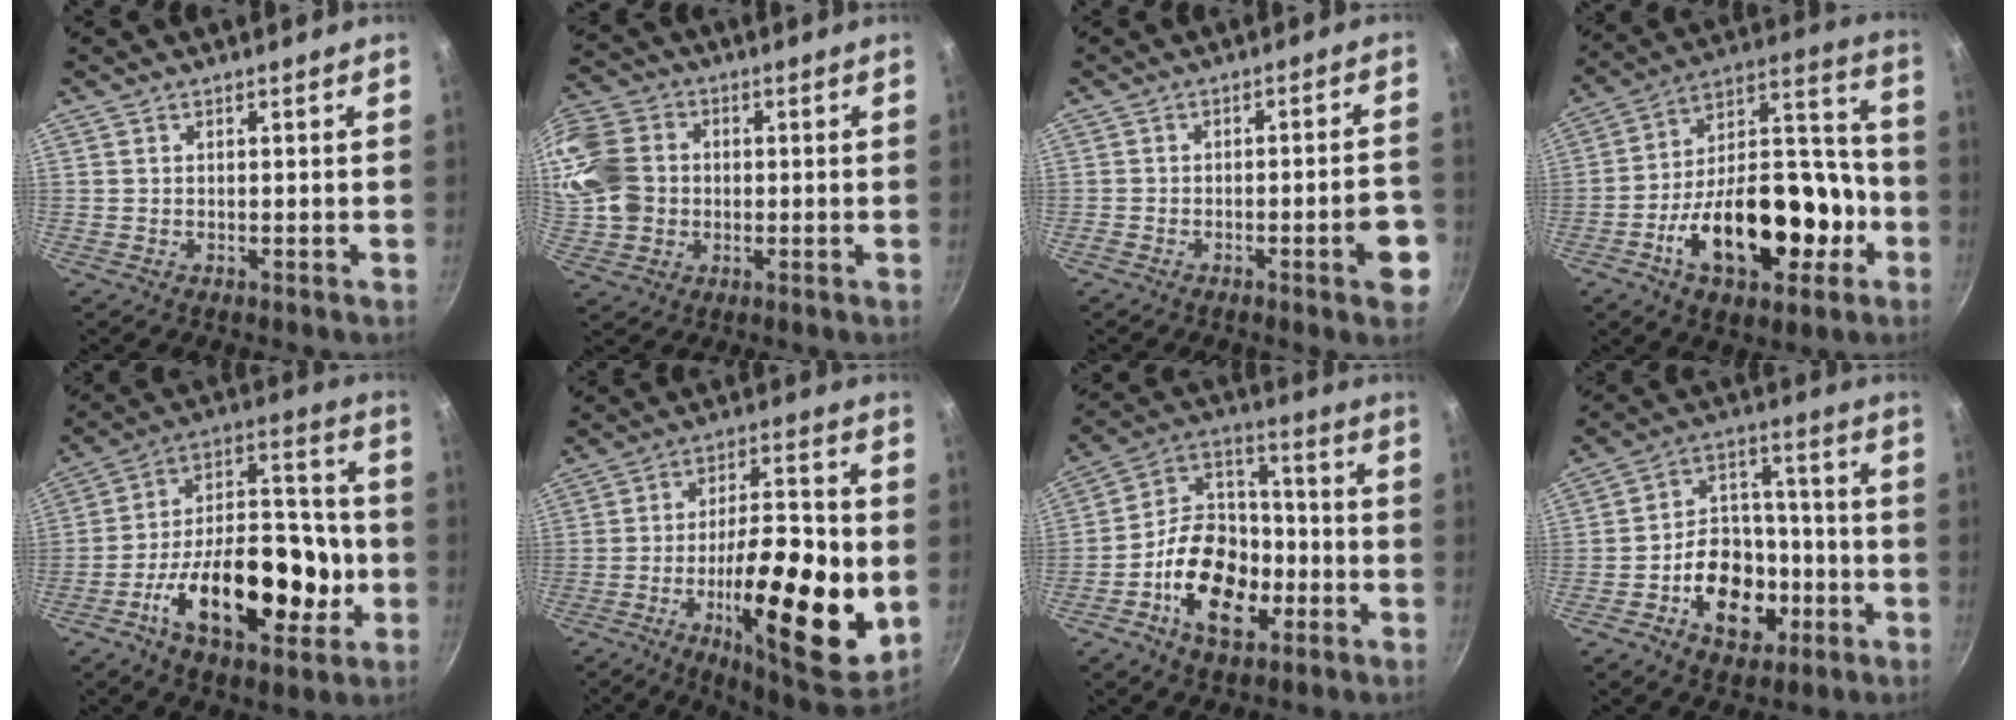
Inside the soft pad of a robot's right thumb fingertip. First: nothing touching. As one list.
[{"total": 21.0, "force": [1.1, 17.8, 11.0], "torque": [-0.278, 0.039, 0.018]}, {"total": 7.2, "force": [-3.0, 1.6, 6.3], "torque": [-0.071, 0.025, -0.037]}, {"total": 26.1, "force": [-9.2, 14.7, 19.5], "torque": [-0.264, 0.073, -0.140]}, {"total": 25.8, "force": [-7.7, 14.1, 20.1], "torque": [-0.276, 0.052, -0.120]}, {"total": 25.1, "force": [-5.5, 8.6, 23.0], "torque": [-0.321, 0.007, -0.082]}, {"total": 18.1, "force": [-6.6, 11.9, 11.9], "torque": [-0.165, 0.052, -0.124]}, {"total": 16.1, "force": [-5.6, 11.7, 9.5], "torque": [-0.111, 0.053, -0.084]}]